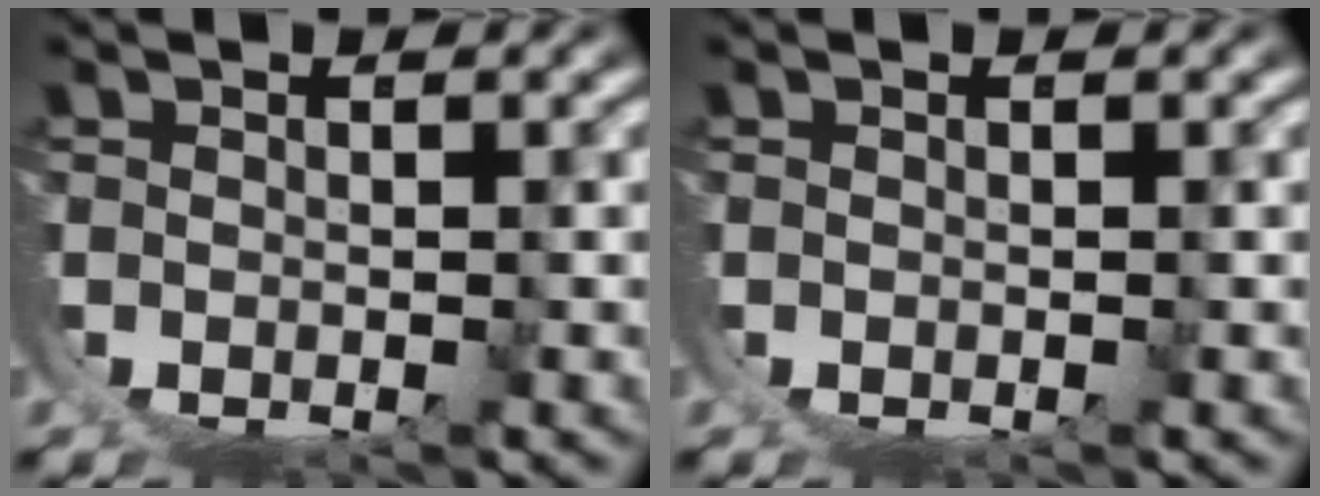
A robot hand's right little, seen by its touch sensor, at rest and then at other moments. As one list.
[{"total": 0.0}]